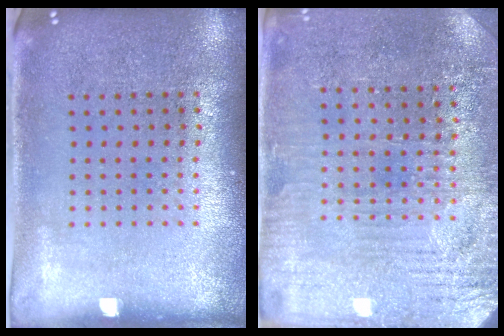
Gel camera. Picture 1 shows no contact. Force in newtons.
{"total": 3.2, "press": 3.1, "slide": 0.7}